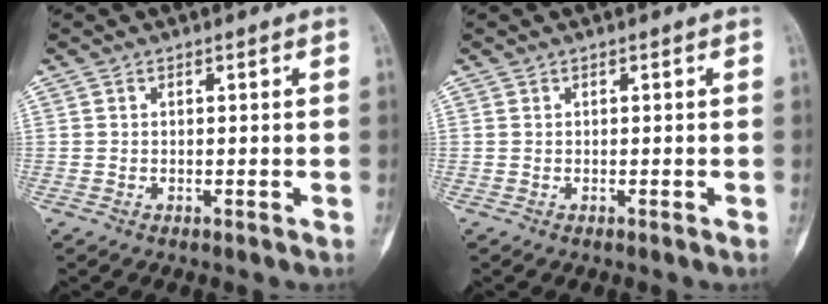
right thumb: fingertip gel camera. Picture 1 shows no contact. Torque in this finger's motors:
{"motor_torque": [0.08, 0.08, 0.03, -0.03, 0.03]}